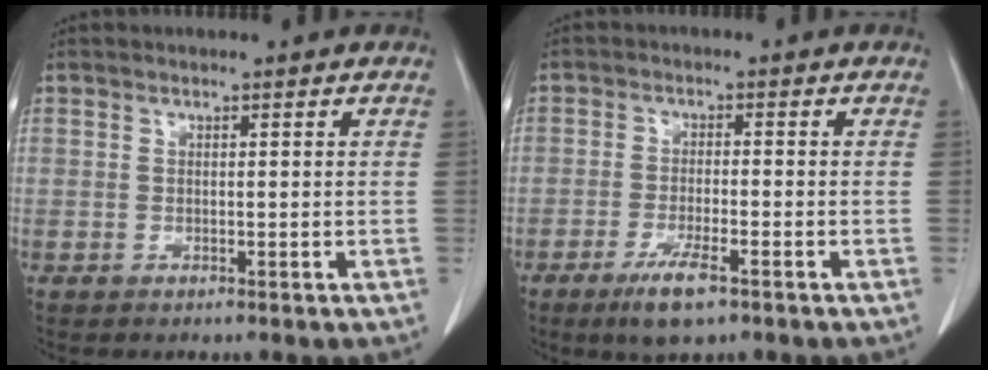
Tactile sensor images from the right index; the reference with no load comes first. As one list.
[{"total": 5.8, "force": [-3.6, 0.9, 4.4], "torque": [-0.089, -0.011, -0.059]}]